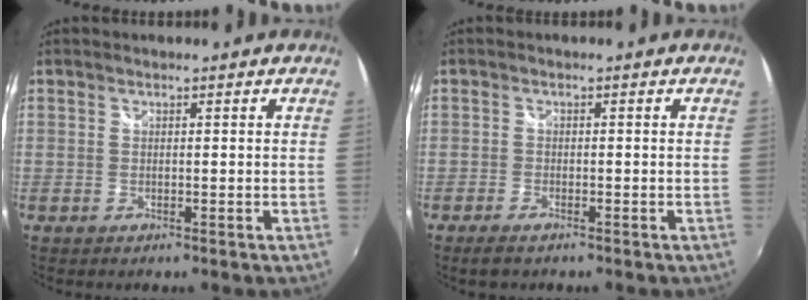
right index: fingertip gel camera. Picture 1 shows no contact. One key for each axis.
{"total": 2.6, "fx": -2.0, "fy": 0.9, "fz": 1.4, "tx": -0.034, "ty": -0.007, "tz": -0.038}